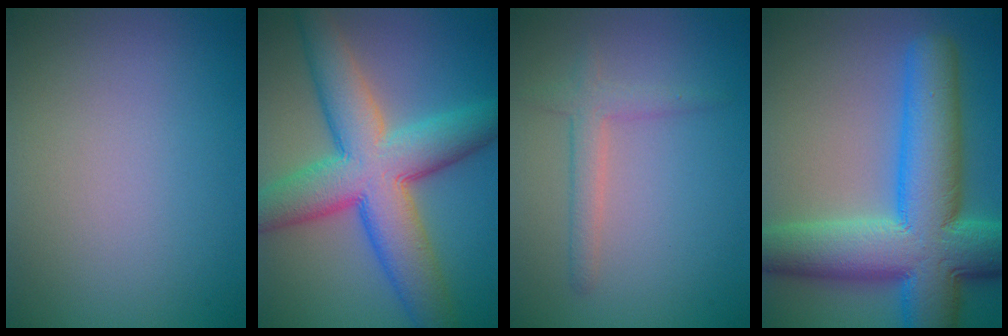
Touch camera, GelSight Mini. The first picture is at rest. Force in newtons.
{"total": 10.9, "press": 10.9, "slide": 0.1}
{"total": 2.1, "press": 2.1, "slide": 0.1}
{"total": 13.1, "press": 13.1, "slide": 0.4}